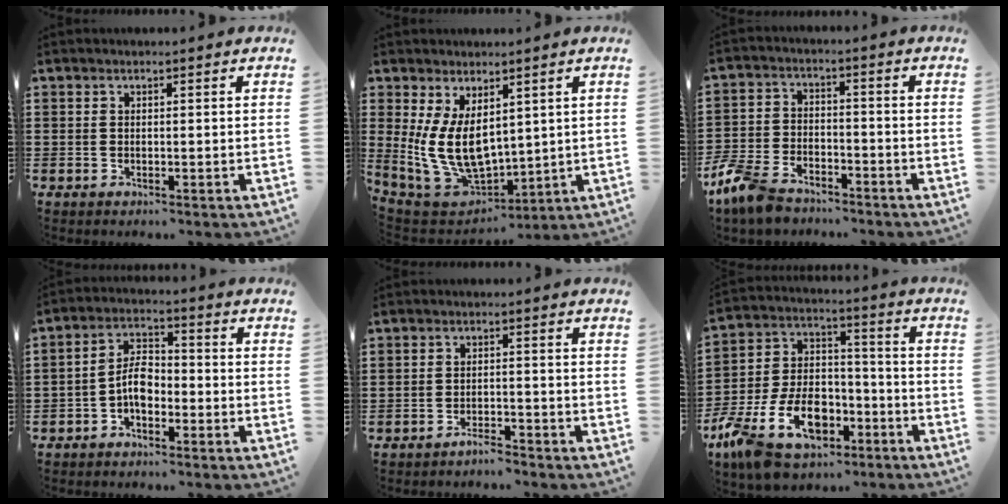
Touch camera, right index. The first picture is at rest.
{"total": 9.9, "force": [2.3, 5.8, 7.7], "torque": [-0.179, -0.017, 0.046]}
{"total": 6.4, "force": [-5.5, 2.1, 2.4], "torque": [-0.078, 0.004, -0.114]}
{"total": 5.3, "force": [-2.0, 2.9, 4.0], "torque": [-0.086, 0.009, -0.041]}
{"total": 2.4, "force": [-2.4, 0.2, 0.3], "torque": [-0.010, 0.002, -0.049]}
{"total": 13.3, "force": [-6.7, 8.4, 7.9], "torque": [-0.185, 0.028, -0.120]}